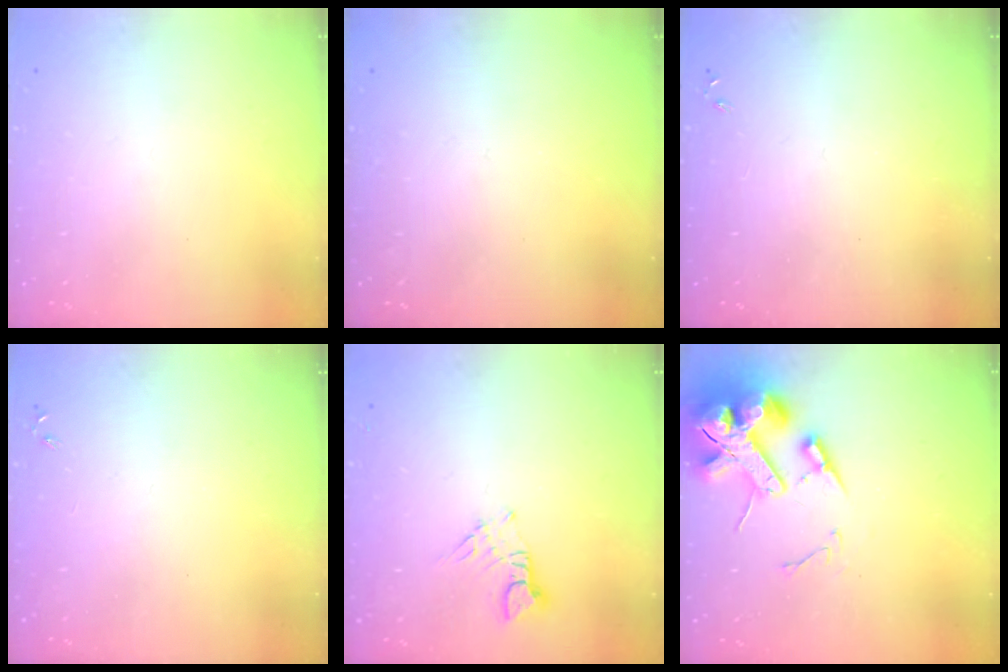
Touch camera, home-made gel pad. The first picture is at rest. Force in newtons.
{"total": 0.0}
{"total": 0.0}
{"total": 0.0}
{"total": 3.1, "press": 3.1, "slide": 0.3}
{"total": 15.9, "press": 15.7, "slide": 2.4}